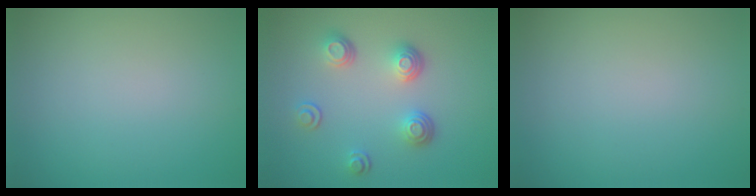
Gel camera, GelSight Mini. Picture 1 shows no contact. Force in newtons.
{"total": 3.6, "press": 2.8, "slide": 2.3}
{"total": 0.0}